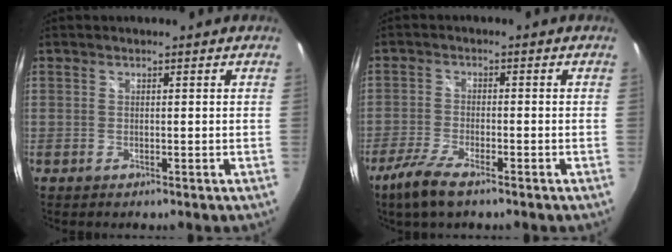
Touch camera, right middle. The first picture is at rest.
{"total": 7.1, "force": [-5.0, 1.7, 4.7], "torque": [-0.123, -0.018, -0.100]}